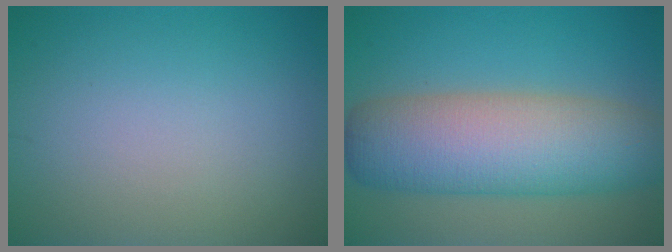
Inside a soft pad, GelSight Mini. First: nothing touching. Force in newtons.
{"total": 10.3, "press": 10.3, "slide": 0.2}